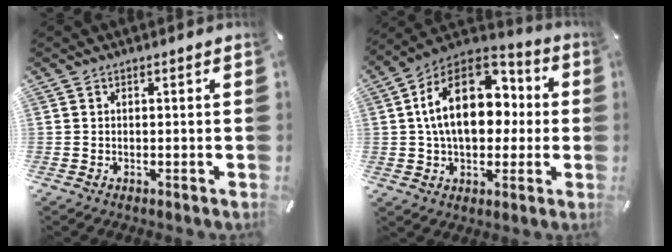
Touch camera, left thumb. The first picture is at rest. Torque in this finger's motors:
{"motor_torque": [2.38, 2.62, 0.91, -0.02, 0.28]}